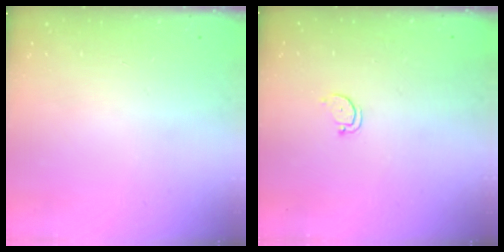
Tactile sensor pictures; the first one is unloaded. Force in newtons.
{"total": 2.2, "press": 2.2, "slide": 0.2}